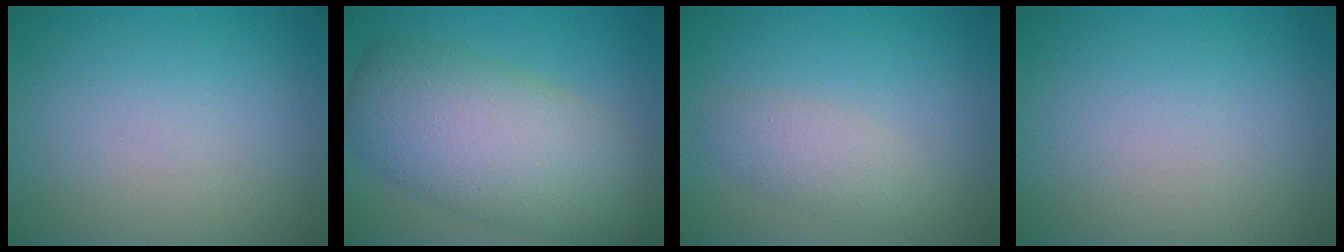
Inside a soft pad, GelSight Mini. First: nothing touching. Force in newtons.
{"total": 10.0, "press": 10.0, "slide": 0.5}
{"total": 2.4, "press": 2.4, "slide": 0.1}
{"total": 0.0}